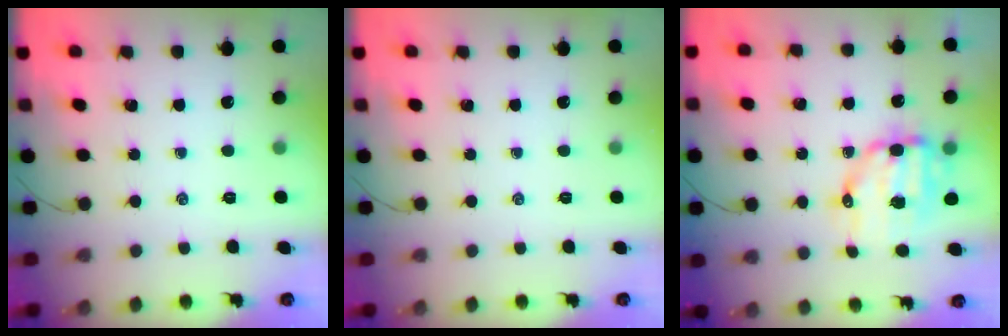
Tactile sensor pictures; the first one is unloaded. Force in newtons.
{"total": 0.0}
{"total": 10.7, "press": 10.5, "slide": 2.0}